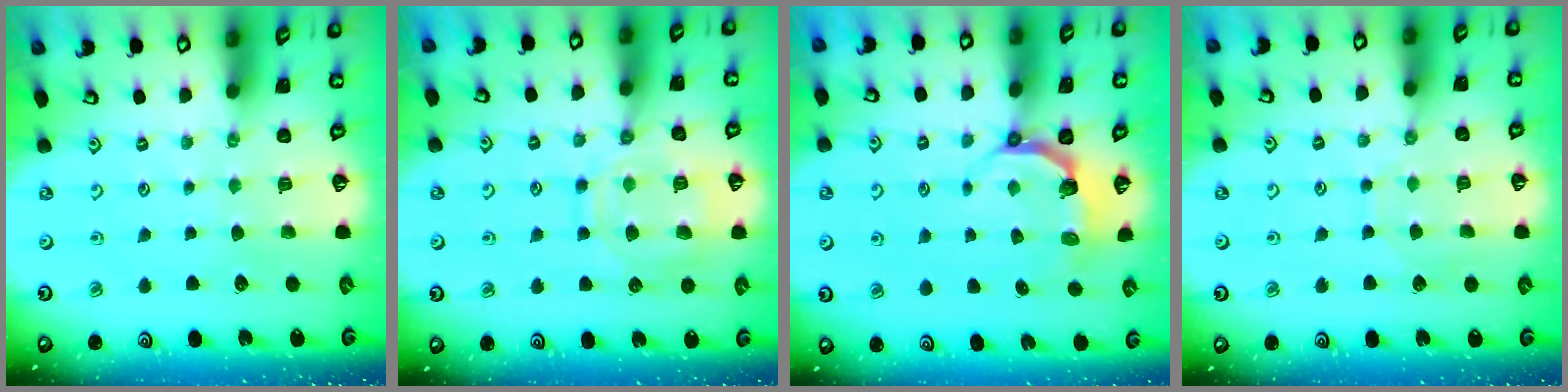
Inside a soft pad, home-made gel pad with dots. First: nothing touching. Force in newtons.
{"total": 13.4, "press": 13.4, "slide": 1.3}
{"total": 4.6, "press": 3.0, "slide": 3.5}
{"total": 5.4, "press": 5.4, "slide": 0.6}